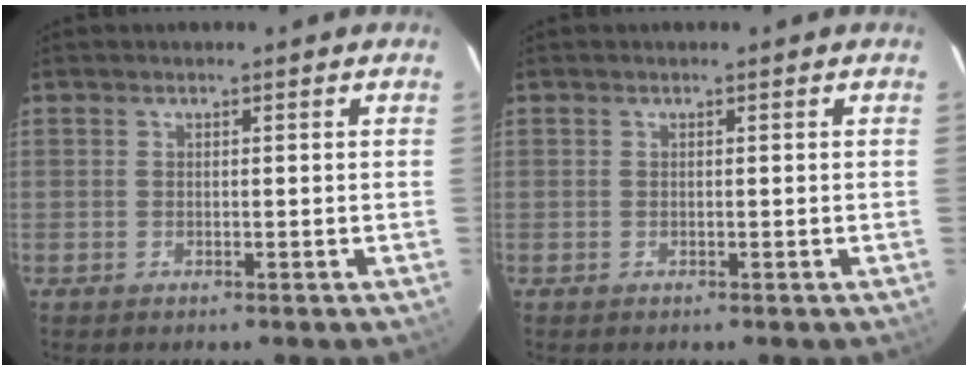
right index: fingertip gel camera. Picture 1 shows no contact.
{"total": 0.0}